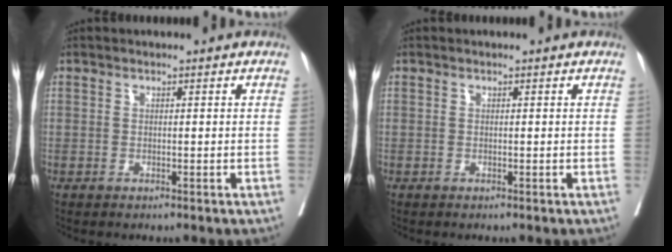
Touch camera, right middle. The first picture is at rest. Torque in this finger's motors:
{"motor_torque": [0.00, 0.00, 0.00, 0.00]}